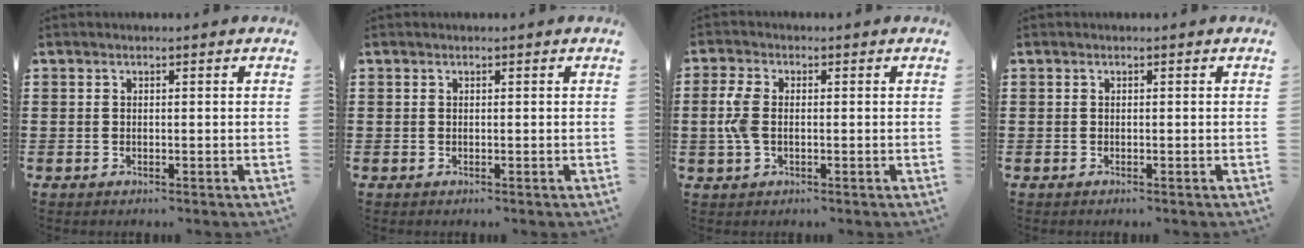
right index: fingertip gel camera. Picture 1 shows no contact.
{"total": 0.0}
{"total": 4.6, "force": [-0.2, 2.6, 3.8], "torque": [-0.111, -0.005, -0.014]}
{"total": 0.0}